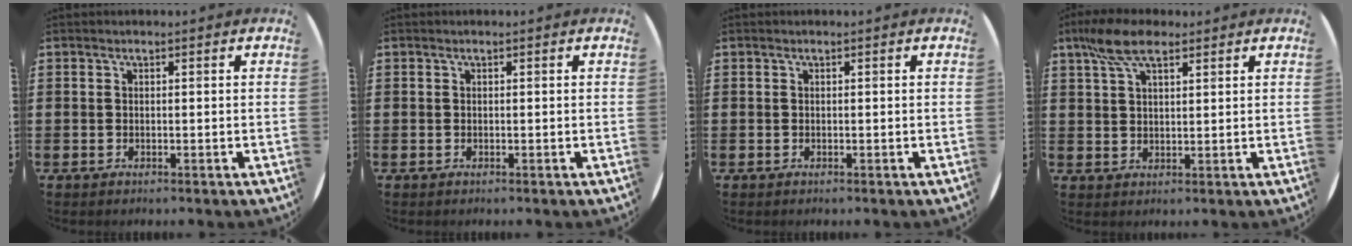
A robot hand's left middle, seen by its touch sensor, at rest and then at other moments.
{"total": 0.0}
{"total": 0.0}
{"total": 6.8, "force": [4.5, 2.8, 4.2], "torque": [-0.093, 0.005, 0.084]}